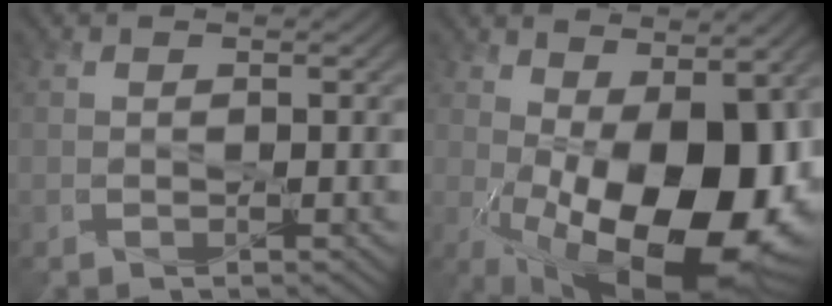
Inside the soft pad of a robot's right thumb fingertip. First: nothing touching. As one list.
[{"total": 20.6, "force": [-3.1, 10.0, 17.7], "torque": [-0.248, -0.026, -0.027]}]